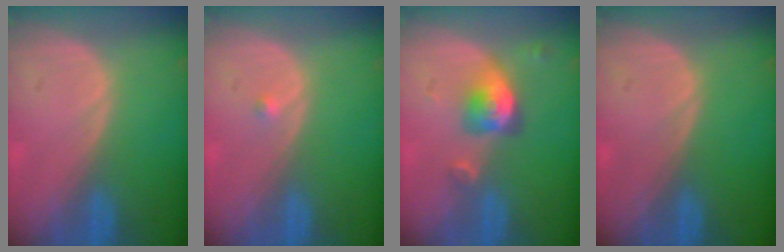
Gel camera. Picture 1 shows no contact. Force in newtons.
{"total": 0.7, "press": 0.5, "slide": 0.4}
{"total": 5.1, "press": 4.7, "slide": 2.0}
{"total": 0.0}